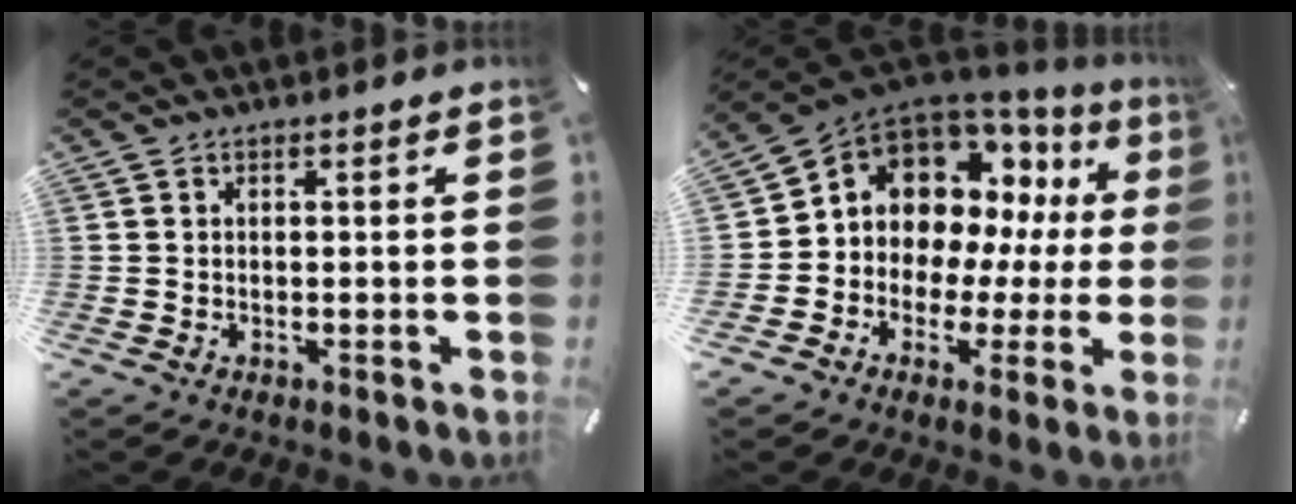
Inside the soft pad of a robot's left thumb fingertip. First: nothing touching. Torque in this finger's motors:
{"motor_torque": [0.77, 1.59, 1.22, 0.76, 0.13]}